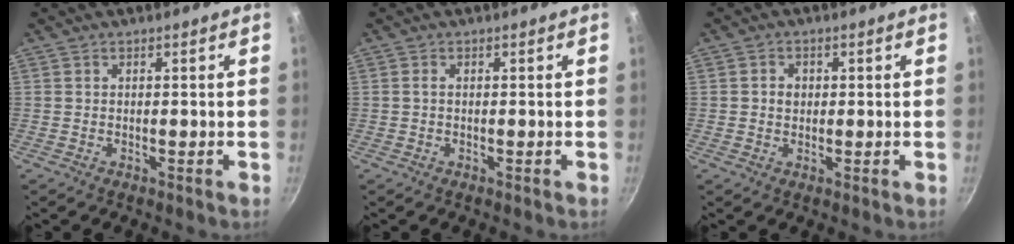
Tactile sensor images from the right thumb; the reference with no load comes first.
{"total": 0.7, "force": [0.1, 0.4, 0.5], "torque": [-0.011, 0.003, 0.000]}
{"total": 2.3, "force": [0.1, 2.0, 1.1], "torque": [-0.008, 0.001, 0.000]}